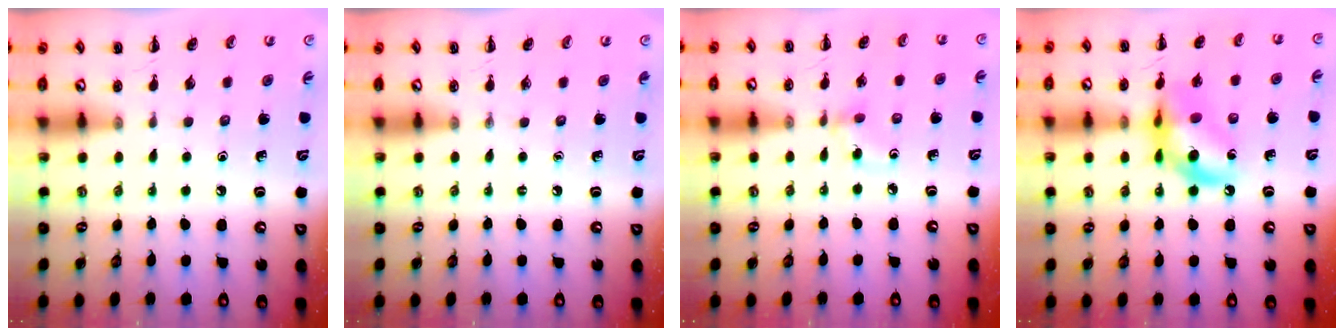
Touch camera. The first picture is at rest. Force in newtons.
{"total": 0.0}
{"total": 3.5, "press": 3.2, "slide": 1.3}
{"total": 12.2, "press": 11.9, "slide": 2.7}